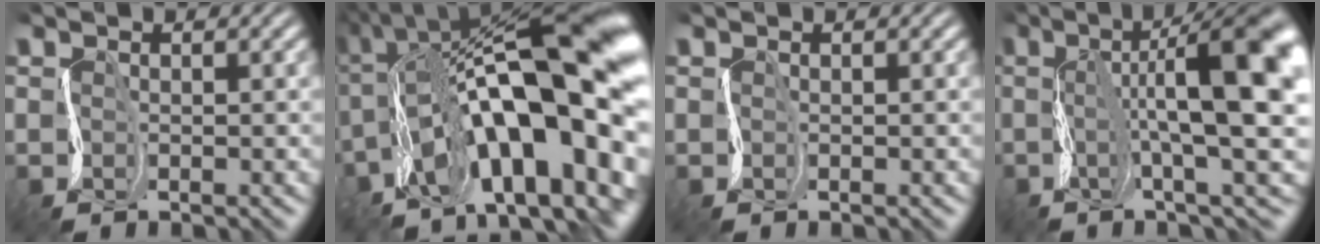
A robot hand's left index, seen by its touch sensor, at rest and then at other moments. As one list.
[{"total": 17.1, "force": [-2.6, 5.6, 16.0], "torque": [-0.212, 0.037, -0.054]}, {"total": 0.0}, {"total": 15.5, "force": [2.0, 3.6, 15.0], "torque": [-0.211, 0.016, 0.041]}]